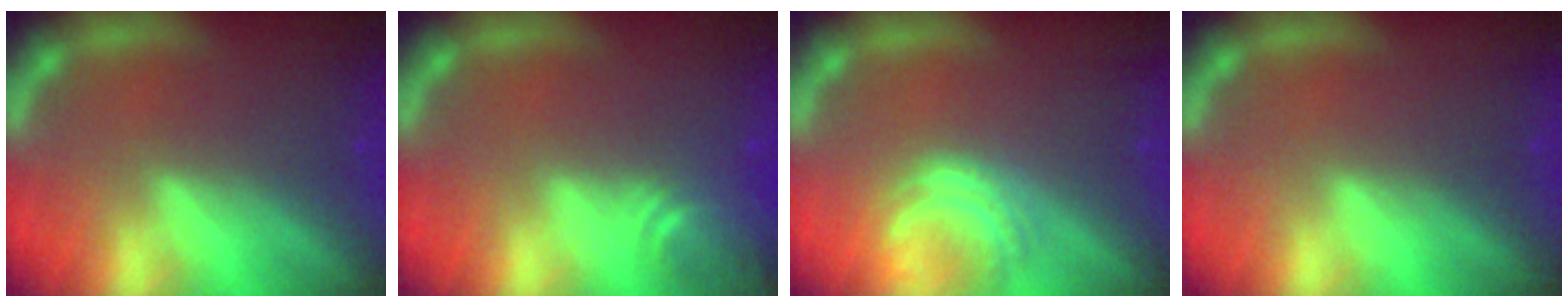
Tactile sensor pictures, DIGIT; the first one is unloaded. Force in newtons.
{"total": 3.0}
{"total": 3.0}
{"total": 0.0}